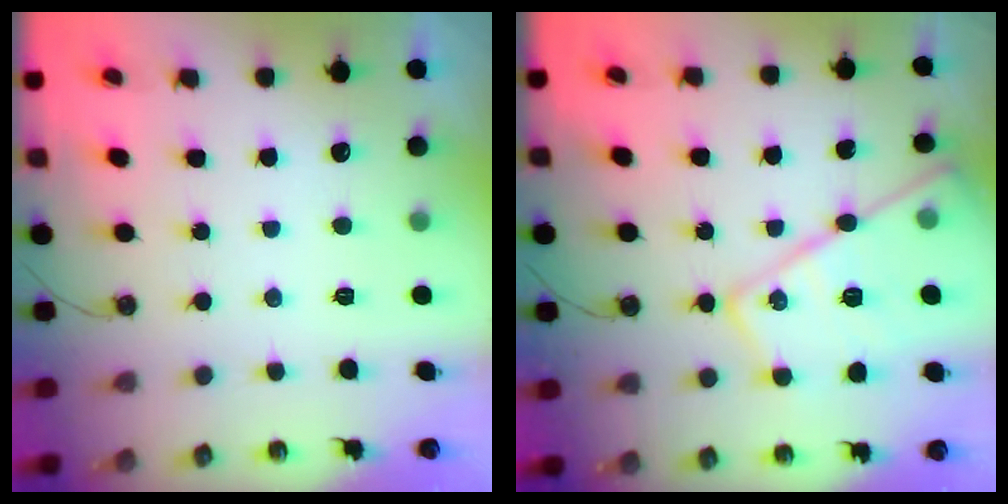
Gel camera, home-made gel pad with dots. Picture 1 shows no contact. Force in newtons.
{"total": 20.6, "press": 20.5, "slide": 1.7}